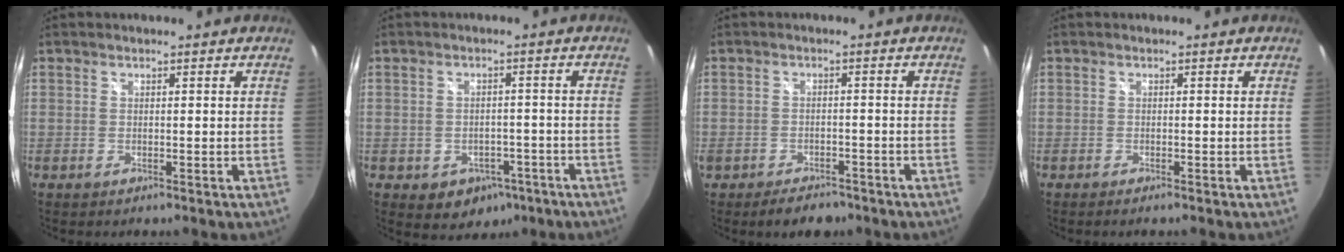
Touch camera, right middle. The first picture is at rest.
{"total": 7.3, "force": [-3.6, 5.7, 2.9], "torque": [-0.059, 0.010, -0.027]}
{"total": 6.2, "force": [-4.8, 3.0, 2.7], "torque": [-0.064, -0.006, -0.071]}
{"total": 1.0, "force": [-0.8, 0.0, 0.5], "torque": [-0.010, -0.004, -0.015]}